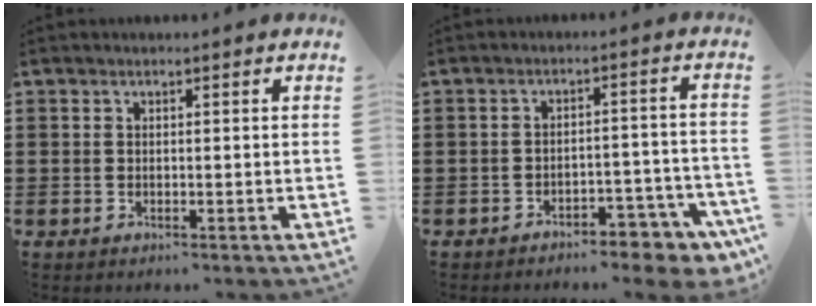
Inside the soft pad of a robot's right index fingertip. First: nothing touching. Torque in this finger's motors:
{"motor_torque": [2.14, 0.00, 0.35, 0.03]}